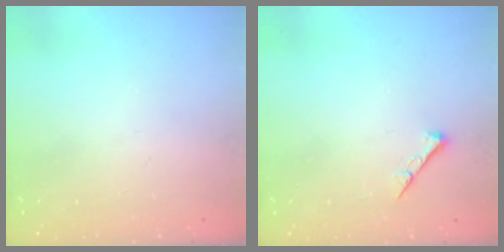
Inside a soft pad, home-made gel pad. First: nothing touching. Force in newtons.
{"total": 4.3, "press": 4.3, "slide": 0.5}